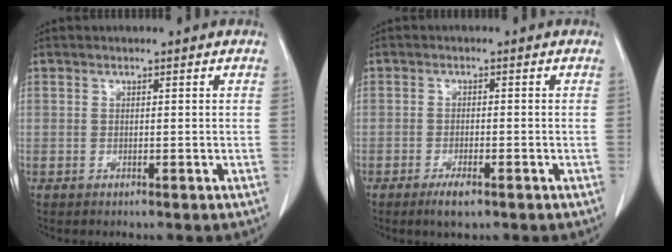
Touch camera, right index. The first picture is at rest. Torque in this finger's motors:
{"motor_torque": [0.27, -0.20, 0.04, 0.03]}